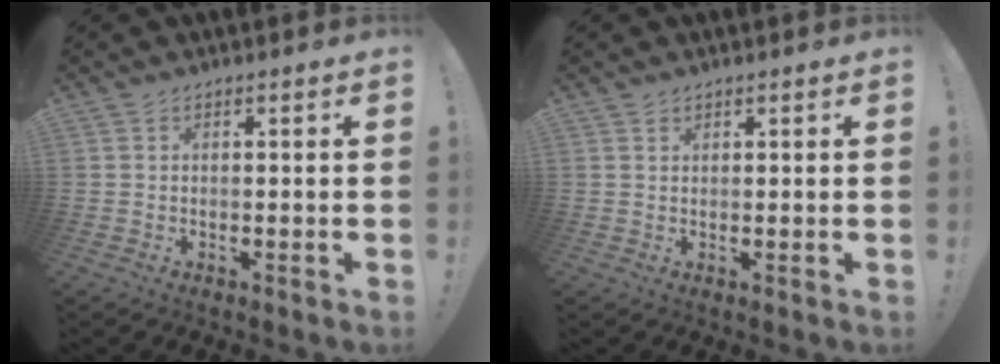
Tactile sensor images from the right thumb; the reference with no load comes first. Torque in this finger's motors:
{"motor_torque": [-0.19, 0.08, -0.03, -0.05, 0.06]}